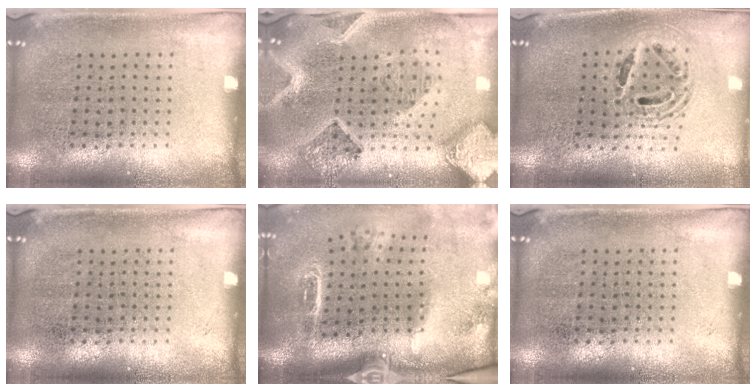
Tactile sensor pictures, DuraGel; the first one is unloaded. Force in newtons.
{"total": 3.0, "press": 2.6, "slide": 1.5}
{"total": 1.8, "press": 1.5, "slide": 1.0}
{"total": 0.0}
{"total": 2.6, "press": 1.9, "slide": 1.7}
{"total": 0.0}